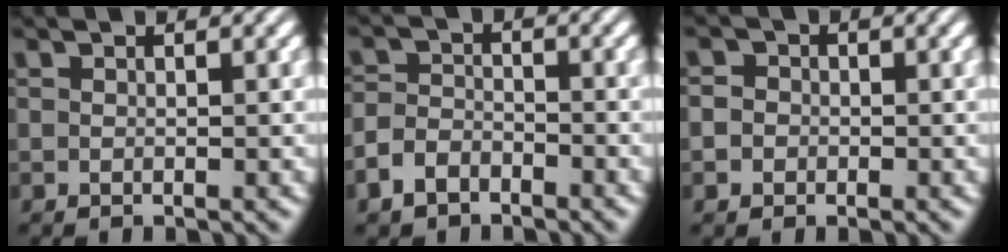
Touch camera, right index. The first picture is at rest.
{"total": 2.8, "force": [-2.5, 1.1, 0.5], "torque": [-0.001, -0.011, -0.039]}
{"total": 1.8, "force": [-0.4, 1.8, 0.3], "torque": [-0.004, -0.002, -0.014]}